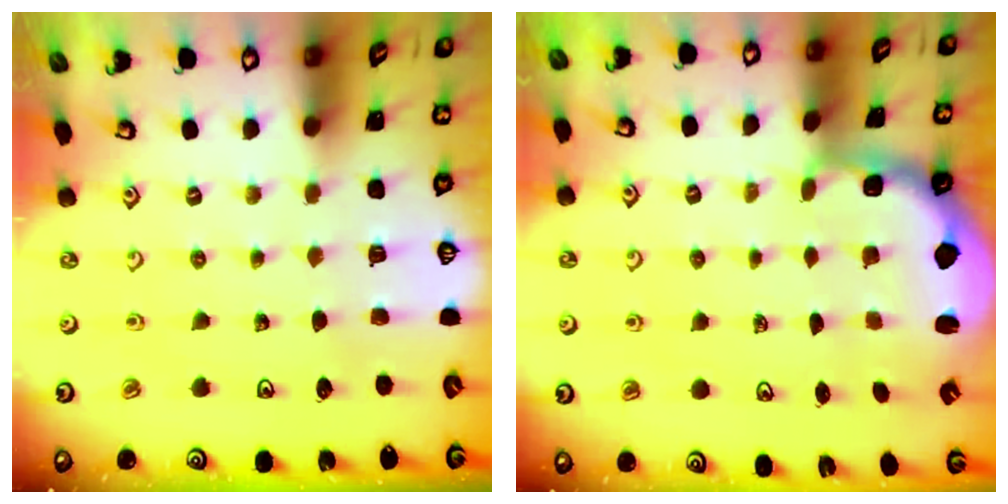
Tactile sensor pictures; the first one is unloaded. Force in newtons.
{"total": 2.5, "press": 1.3, "slide": 2.1}